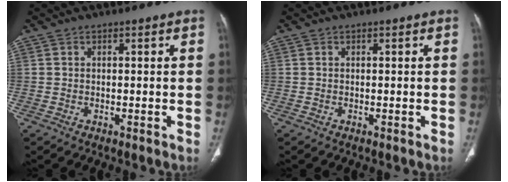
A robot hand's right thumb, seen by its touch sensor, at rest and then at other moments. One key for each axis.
{"total": 0.0}